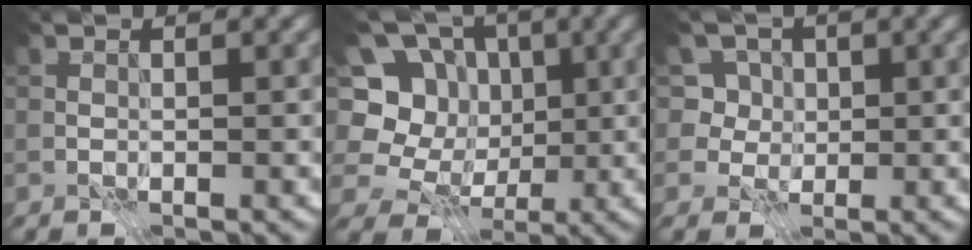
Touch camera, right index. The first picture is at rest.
{"total": 10.3, "force": [1.2, 9.2, 4.4], "torque": [-0.099, 0.039, -0.014]}
{"total": 6.9, "force": [2.9, 5.8, 2.5], "torque": [-0.031, 0.016, 0.028]}